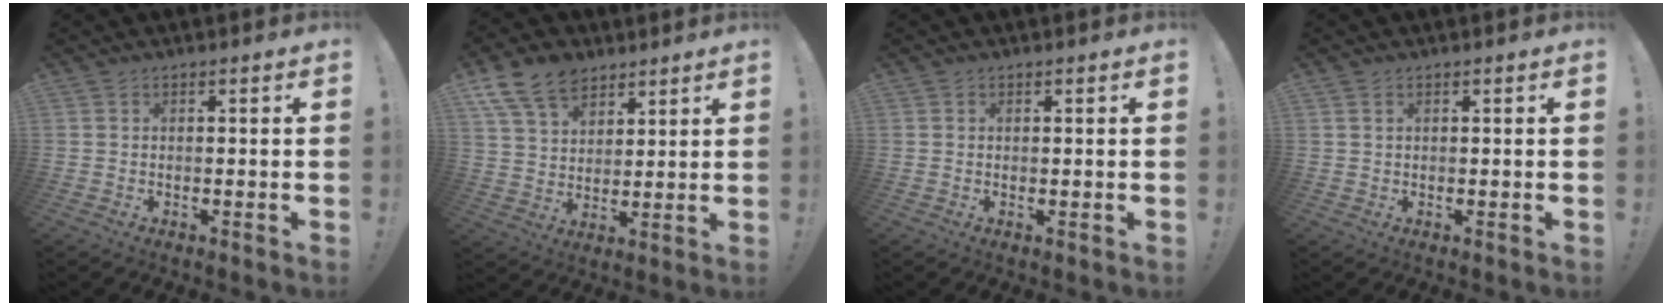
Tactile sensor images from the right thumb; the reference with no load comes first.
{"total": 13.3, "force": [8.4, 8.6, 5.6], "torque": [-0.100, -0.045, 0.163]}
{"total": 0.0}
{"total": 1.0, "force": [0.6, 0.6, 0.6], "torque": [-0.006, -0.002, 0.011]}